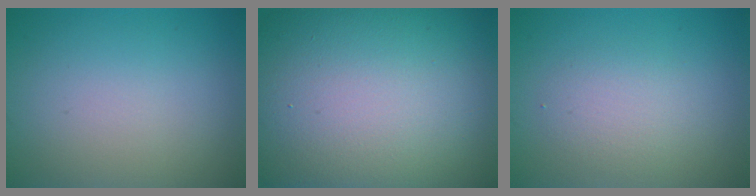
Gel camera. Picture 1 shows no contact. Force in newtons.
{"total": 22.3, "press": 22.3, "slide": 0.7}
{"total": 2.2, "press": 2.2, "slide": 0.2}